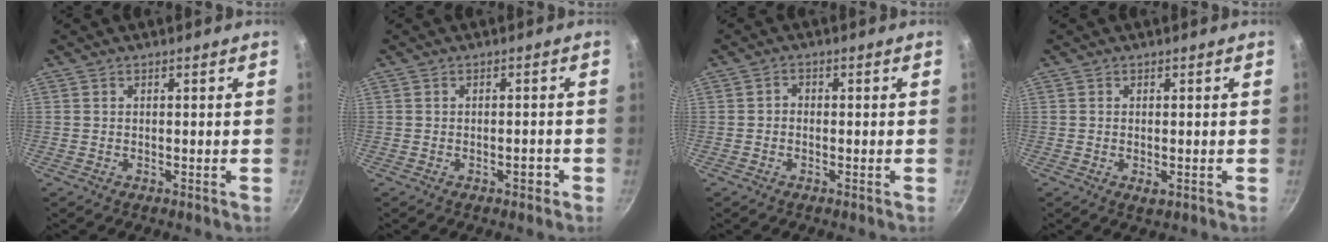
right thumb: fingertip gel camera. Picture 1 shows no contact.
{"total": 1.8, "force": [-1.0, 0.9, 1.1], "torque": [-0.008, 0.014, -0.012]}
{"total": 1.4, "force": [-0.4, 1.1, 0.7], "torque": [-0.010, 0.008, -0.011]}
{"total": 1.6, "force": [-0.4, 0.8, 1.3], "torque": [-0.022, -0.004, -0.004]}